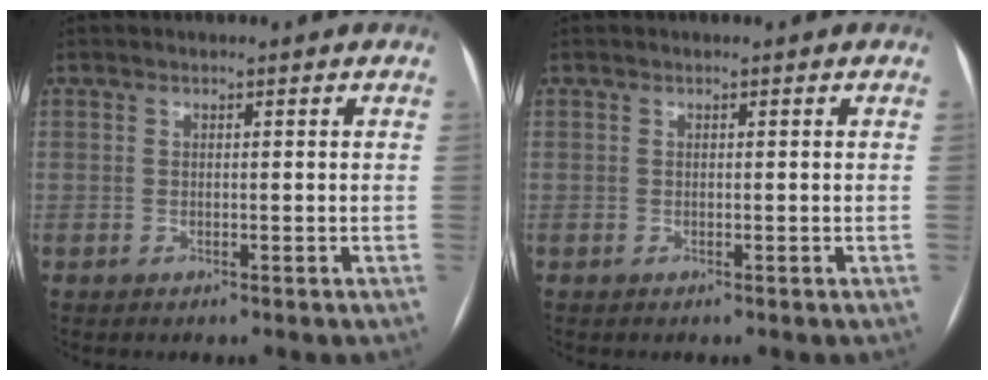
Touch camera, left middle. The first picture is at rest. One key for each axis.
{"total": 0.0}